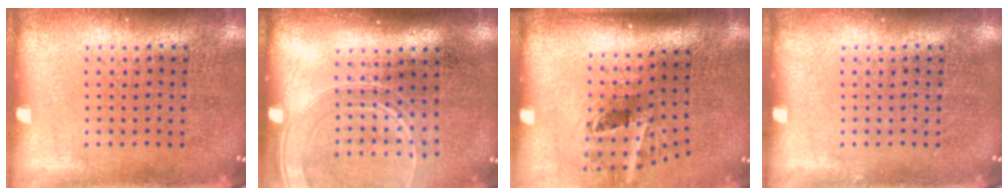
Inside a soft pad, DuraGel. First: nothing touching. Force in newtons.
{"total": 1.6, "press": 1.5, "slide": 0.7}
{"total": 2.1, "press": 1.3, "slide": 1.7}
{"total": 0.0}